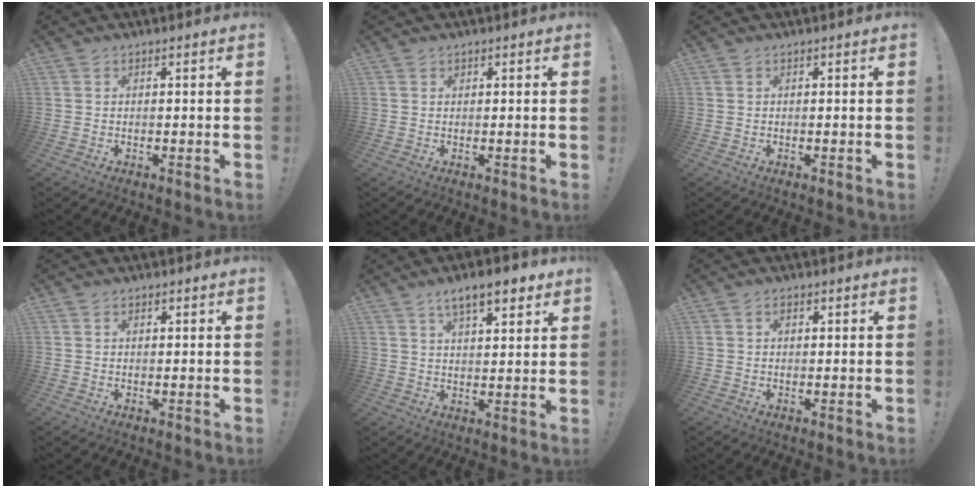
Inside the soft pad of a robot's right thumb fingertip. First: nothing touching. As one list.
[{"total": 0.6, "force": [0.4, 0.4, 0.0], "torque": [0.004, -0.001, 0.008]}, {"total": 0.0}, {"total": 0.9, "force": [0.6, 0.6, 0.3], "torque": [-0.003, 0.000, 0.010]}, {"total": 9.4, "force": [5.8, 3.4, 6.6], "torque": [-0.087, -0.028, 0.097]}, {"total": 1.5, "force": [0.7, 1.0, 0.9], "torque": [-0.016, 0.003, 0.011]}]